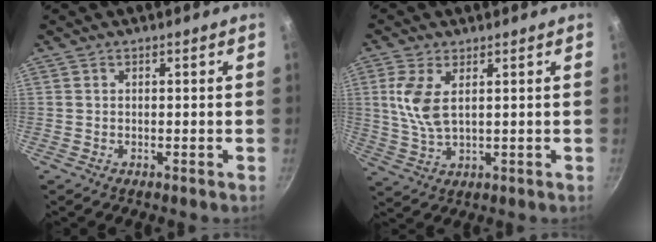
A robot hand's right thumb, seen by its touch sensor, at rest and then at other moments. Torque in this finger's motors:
{"motor_torque": [-0.34, 0.61, 0.48, 0.65, 0.08]}